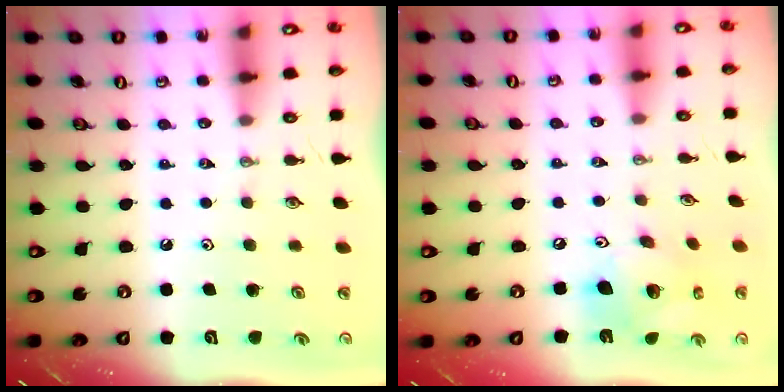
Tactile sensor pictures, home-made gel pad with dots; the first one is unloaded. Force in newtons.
{"total": 15.2, "press": 15.1, "slide": 2.1}